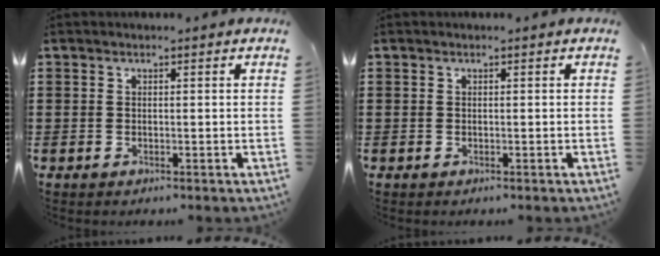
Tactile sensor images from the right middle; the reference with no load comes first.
{"total": 0.0}